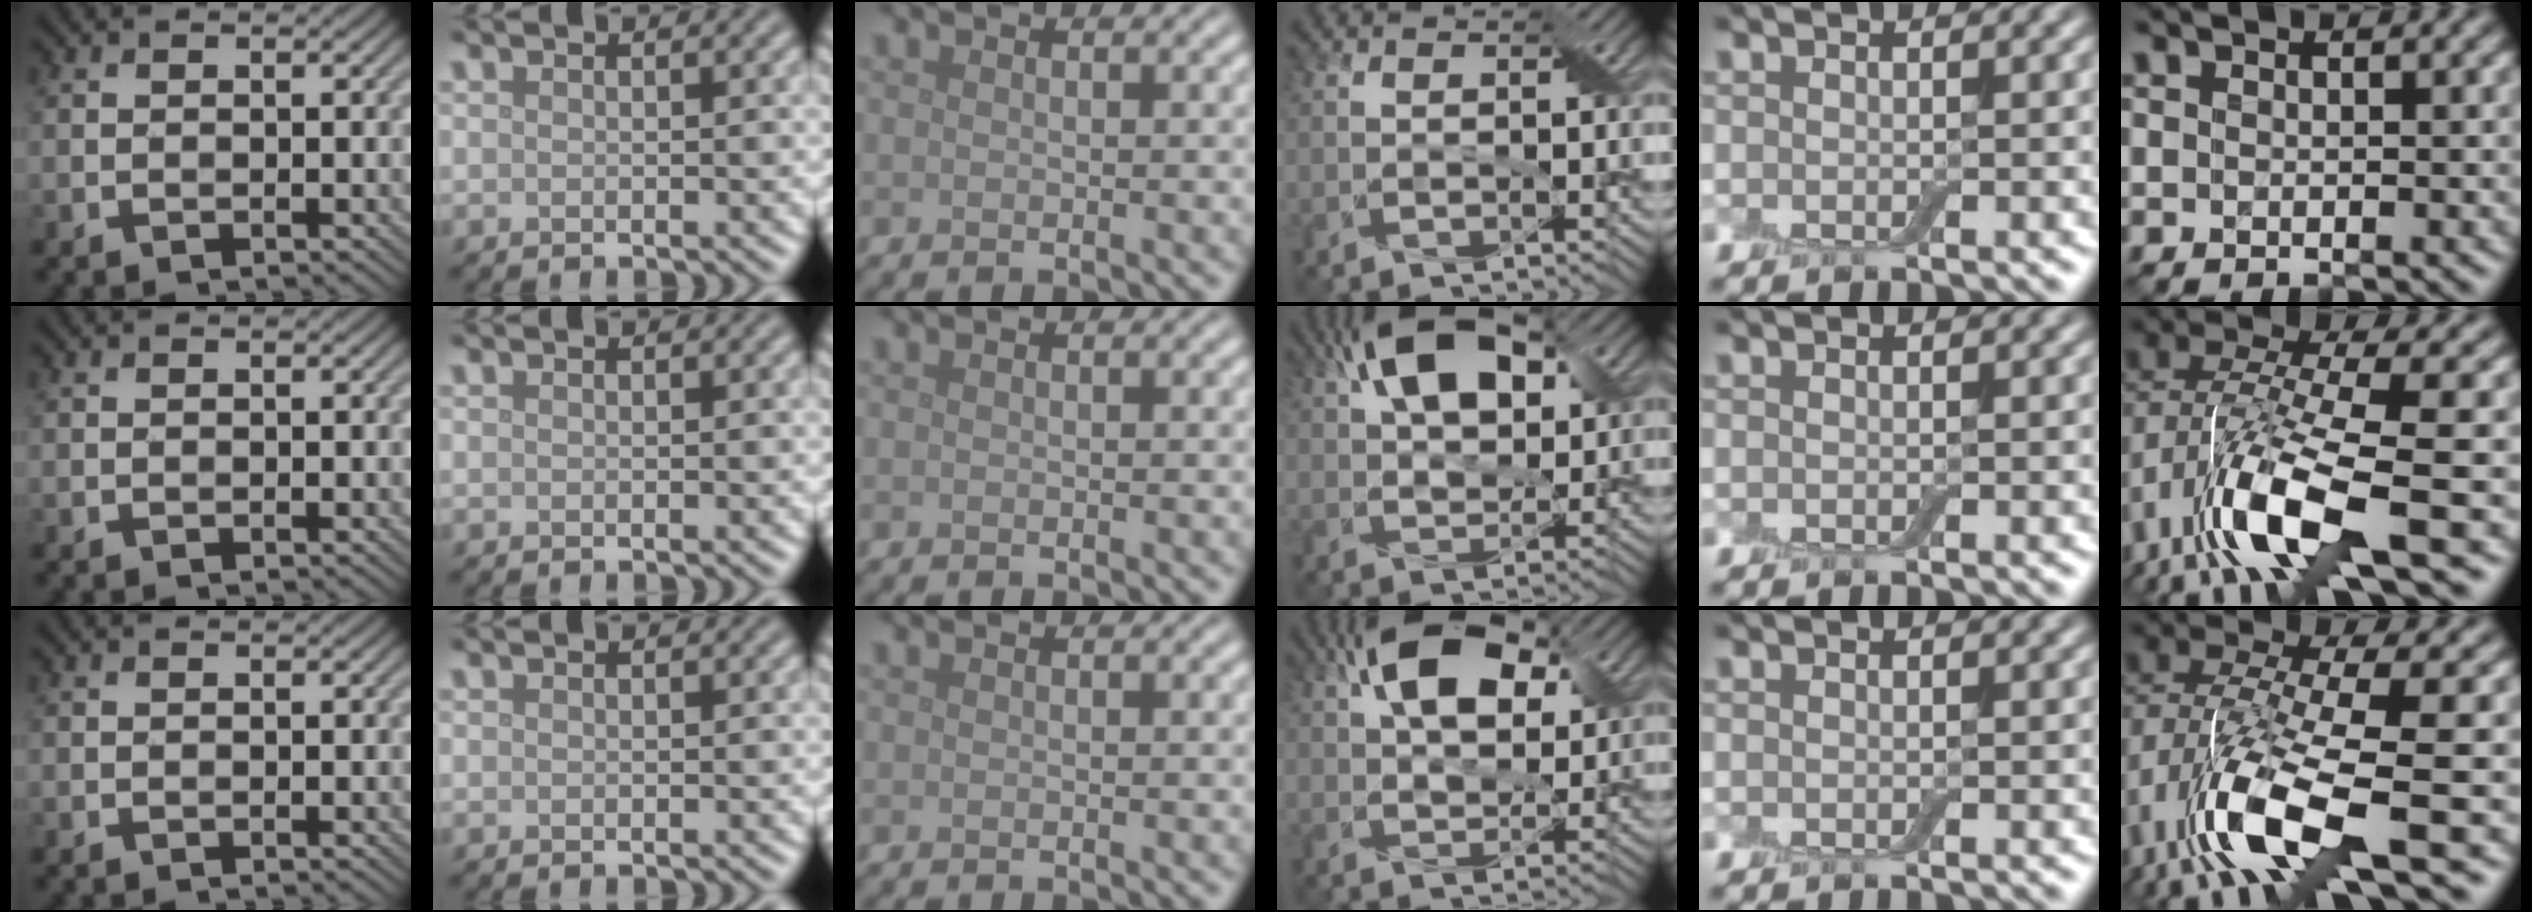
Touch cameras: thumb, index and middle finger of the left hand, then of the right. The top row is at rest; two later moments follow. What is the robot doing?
{"motion": "close", "object": "airpods case & airpods"}